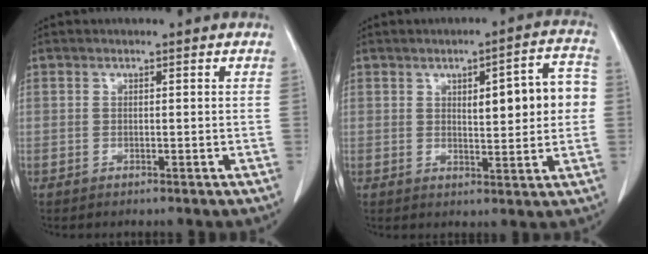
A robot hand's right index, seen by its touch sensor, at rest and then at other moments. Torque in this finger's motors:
{"motor_torque": [0.45, 0.23, 0.17, 0.07]}